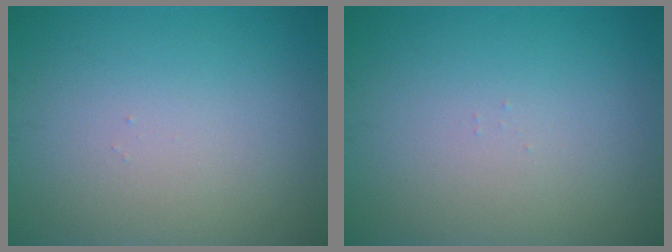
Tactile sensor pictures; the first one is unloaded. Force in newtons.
{"total": 0.0}